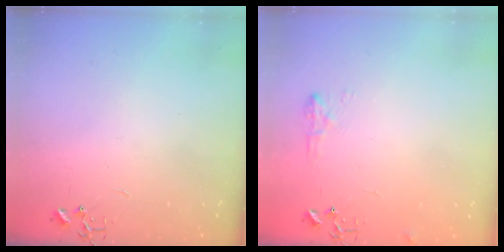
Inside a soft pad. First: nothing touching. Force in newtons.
{"total": 6.4, "press": 6.3, "slide": 0.8}